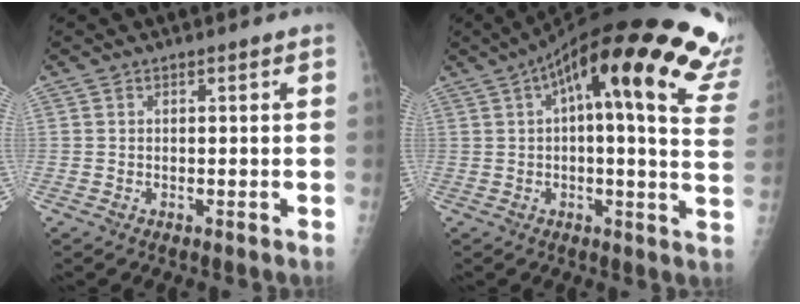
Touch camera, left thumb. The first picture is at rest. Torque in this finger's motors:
{"motor_torque": [0.07, 1.30, 1.92, -0.85, 0.17]}